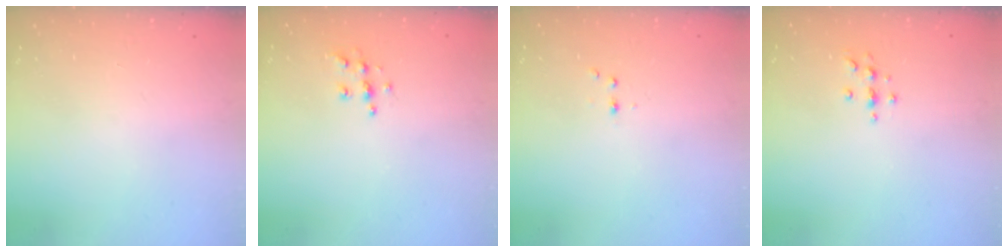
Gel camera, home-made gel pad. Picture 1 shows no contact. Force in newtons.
{"total": 5.6, "press": 5.6, "slide": 0.3}
{"total": 2.3, "press": 2.1, "slide": 0.9}
{"total": 3.3, "press": 3.3, "slide": 0.4}